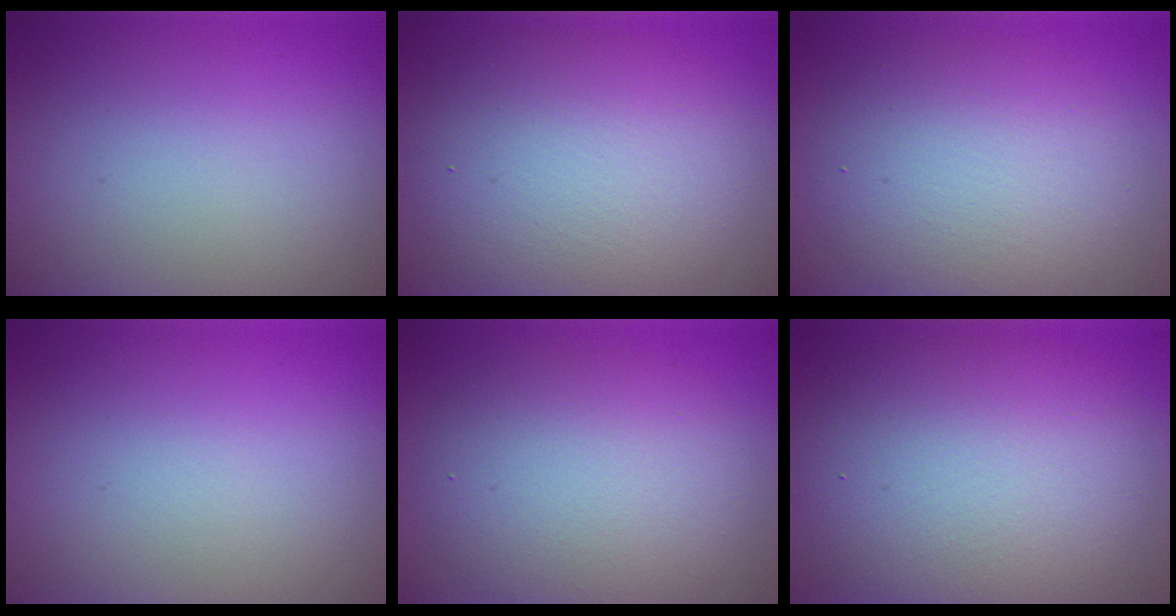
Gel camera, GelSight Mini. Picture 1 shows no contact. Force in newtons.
{"total": 10.5, "press": 10.5, "slide": 0.1}
{"total": 6.7, "press": 6.7, "slide": 0.3}
{"total": 0.0}
{"total": 6.8, "press": 6.8, "slide": 0.5}
{"total": 10.7, "press": 10.7, "slide": 0.5}